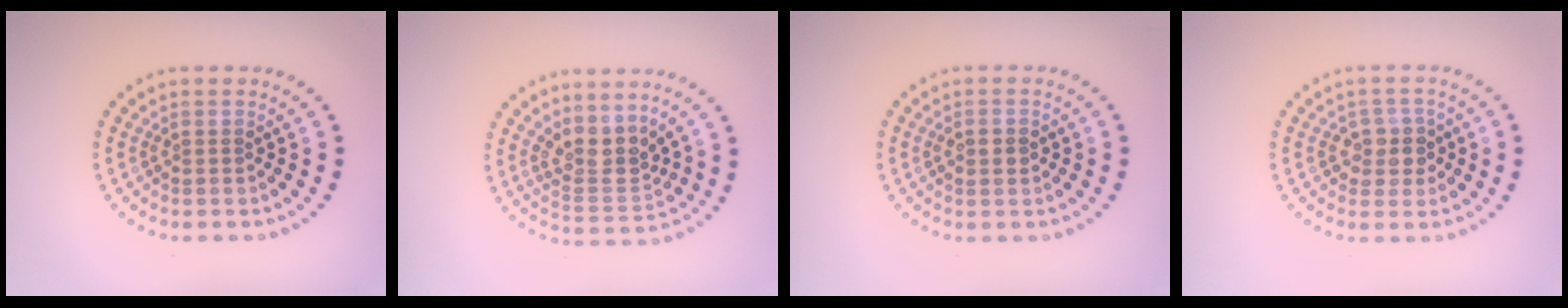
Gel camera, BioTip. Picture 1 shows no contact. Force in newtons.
{"total": 3.2, "press": 2.6, "slide": 1.9}
{"total": 1.8, "press": 1.8, "slide": 0.3}
{"total": 2.5, "press": 2.2, "slide": 1.0}